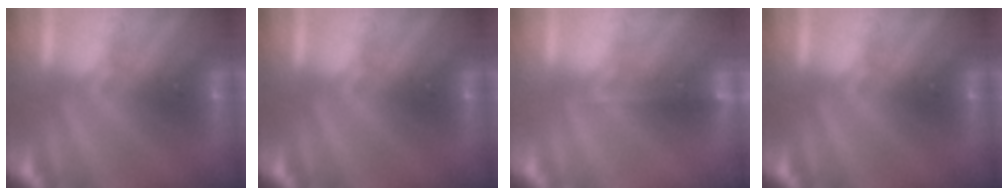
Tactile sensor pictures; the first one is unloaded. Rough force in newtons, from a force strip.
{"total": 0.0}
{"total": 1.6}
{"total": 0.0}